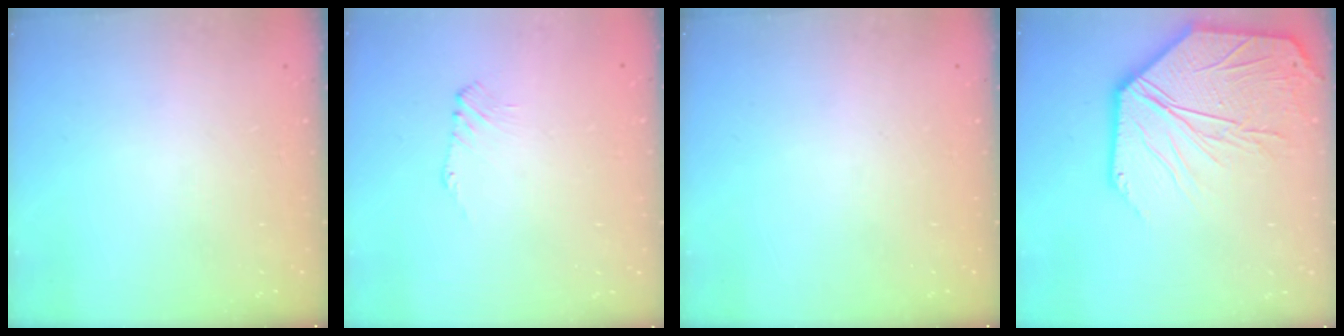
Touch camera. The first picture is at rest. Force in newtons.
{"total": 1.1, "press": 1.0, "slide": 0.4}
{"total": 0.0}
{"total": 15.2, "press": 15.1, "slide": 2.0}